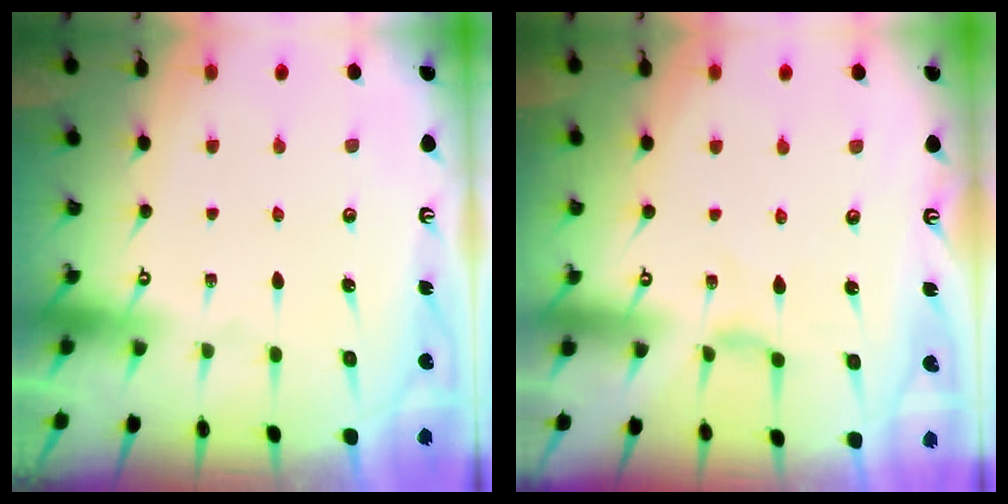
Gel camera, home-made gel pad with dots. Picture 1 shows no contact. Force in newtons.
{"total": 0.8, "press": 0.7, "slide": 0.4}